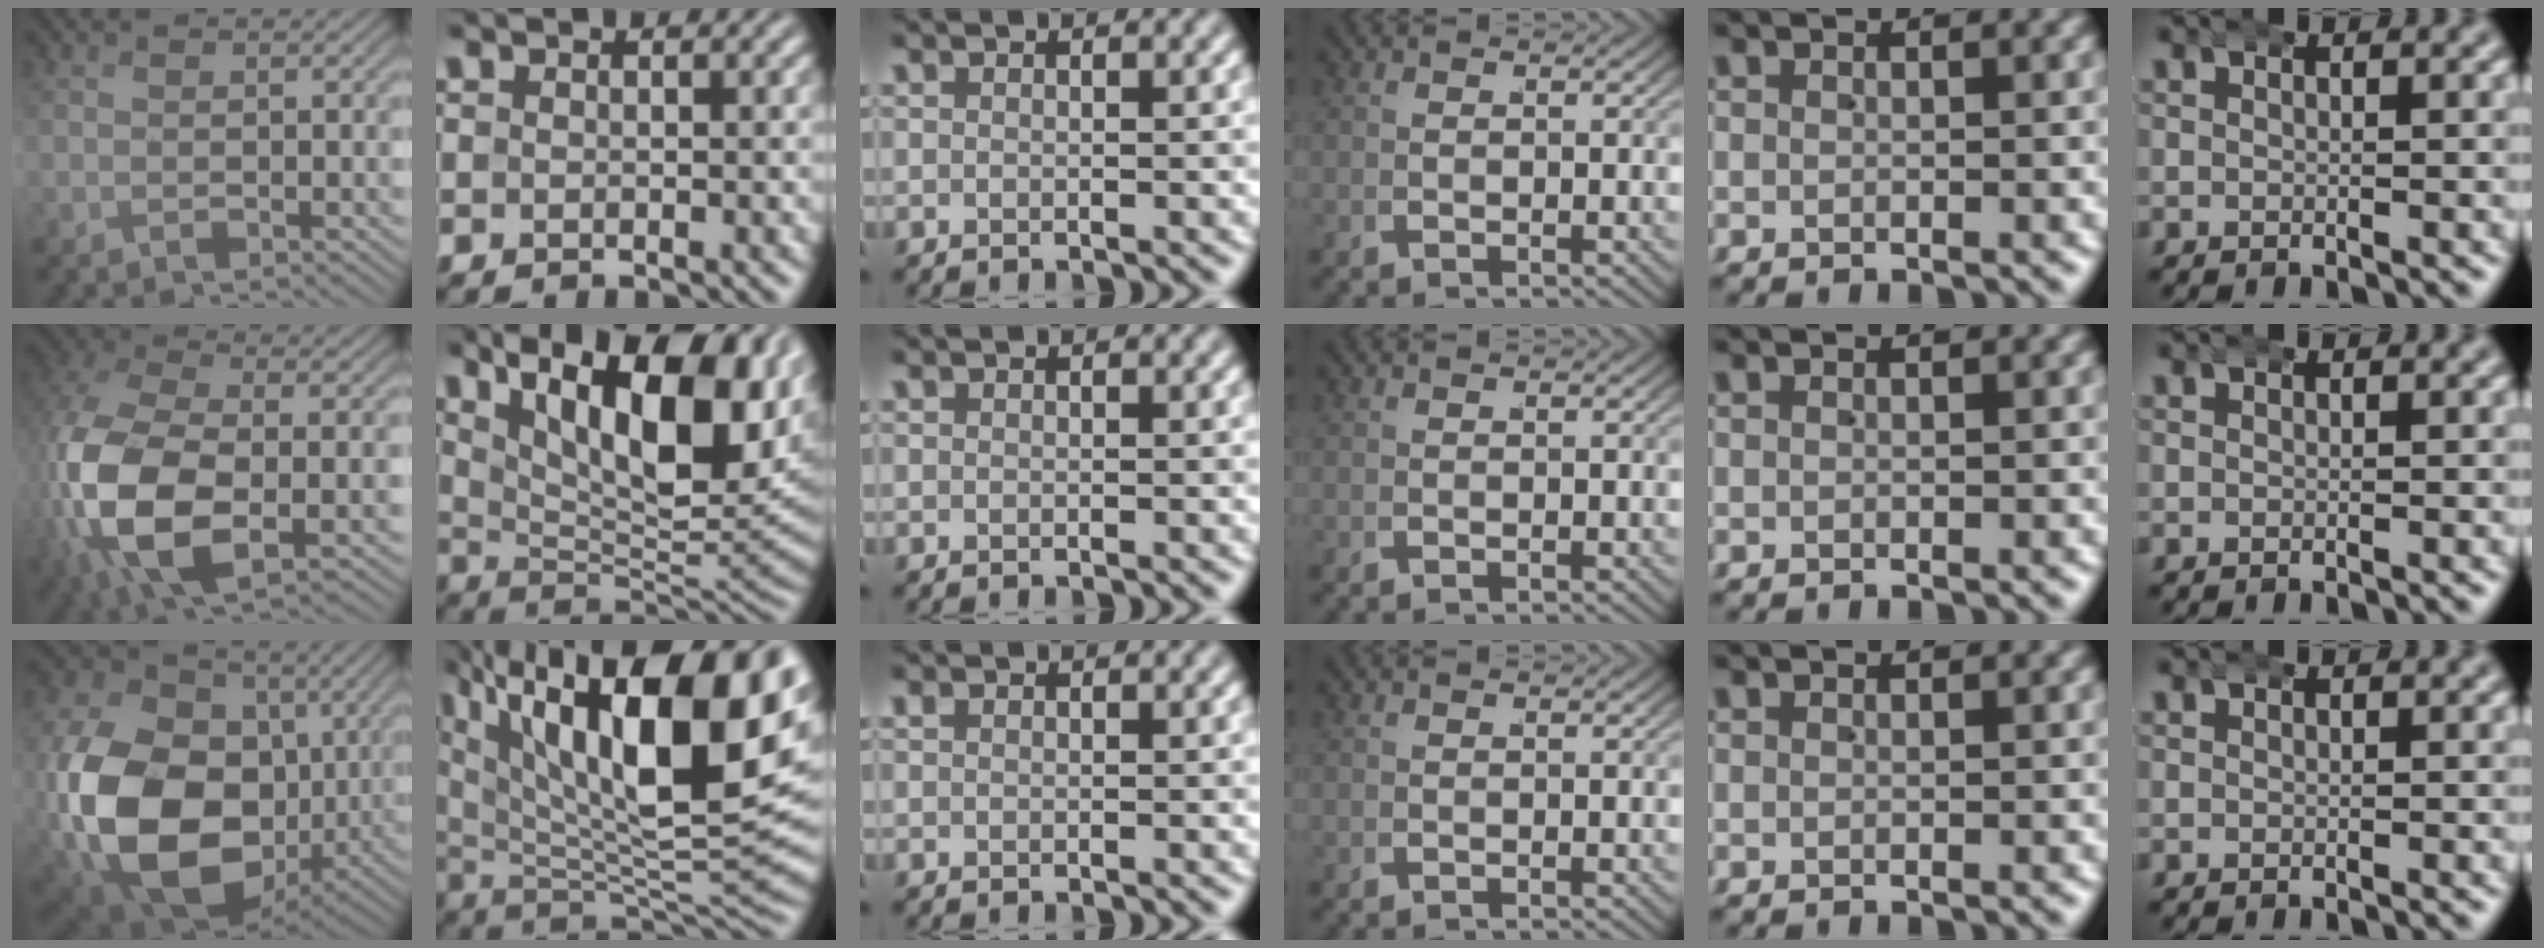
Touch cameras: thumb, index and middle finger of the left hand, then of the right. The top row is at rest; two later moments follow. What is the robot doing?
{"motion": "wrap", "object": "aluminum foil"}